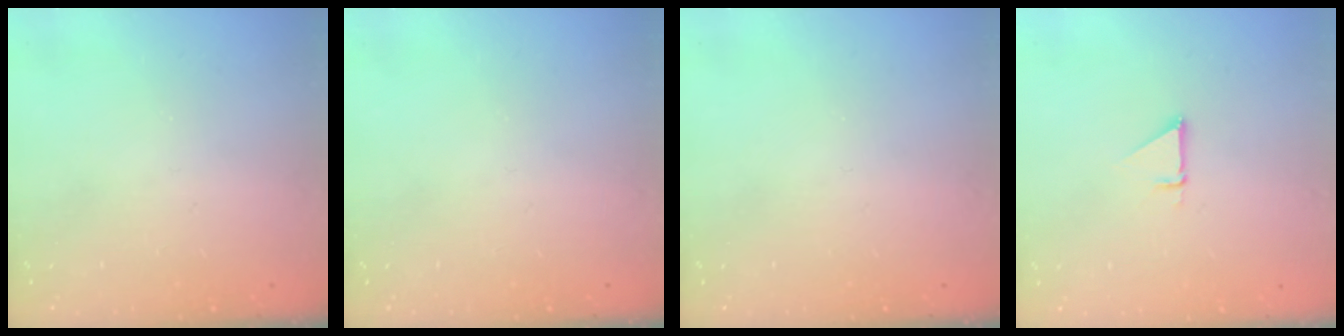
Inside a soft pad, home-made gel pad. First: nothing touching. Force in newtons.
{"total": 0.0}
{"total": 0.0}
{"total": 2.3, "press": 2.3, "slide": 0.1}